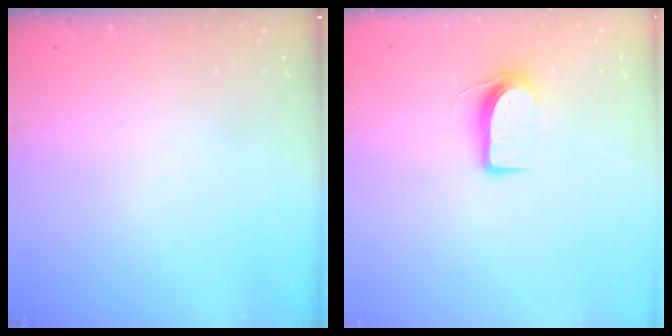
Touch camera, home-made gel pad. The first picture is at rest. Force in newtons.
{"total": 7.9, "press": 7.9, "slide": 0.7}